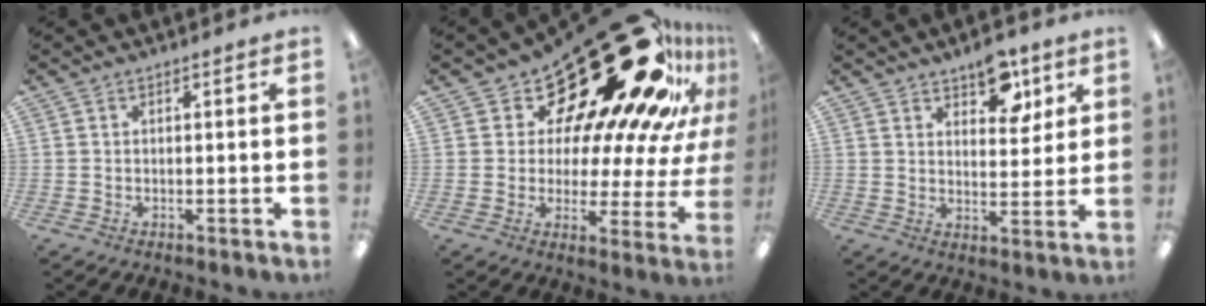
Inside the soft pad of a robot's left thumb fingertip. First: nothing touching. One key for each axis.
{"total": 28.3, "fx": 19.2, "fy": 11.4, "fz": 17.5, "tx": -0.222, "ty": -0.164, "tz": 0.341}
{"total": 8.3, "fx": 5.7, "fy": 4.4, "fz": 4.1, "tx": -0.033, "ty": -0.031, "tz": 0.095}